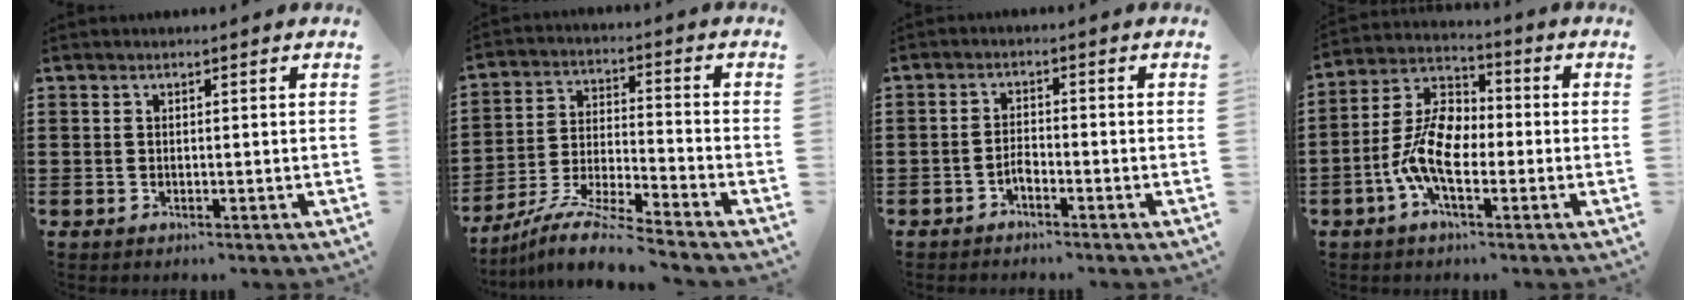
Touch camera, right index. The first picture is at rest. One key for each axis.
{"total": 8.3, "fx": -7.8, "fy": -0.5, "fz": 2.8, "tx": -0.062, "ty": -0.002, "tz": -0.158}
{"total": 1.8, "fx": -1.4, "fy": 0.6, "fz": 0.9, "tx": -0.022, "ty": 0.003, "tz": -0.029}
{"total": 9.2, "fx": -2.9, "fy": 4.6, "fz": 7.4, "tx": -0.173, "ty": -0.002, "tz": -0.059}